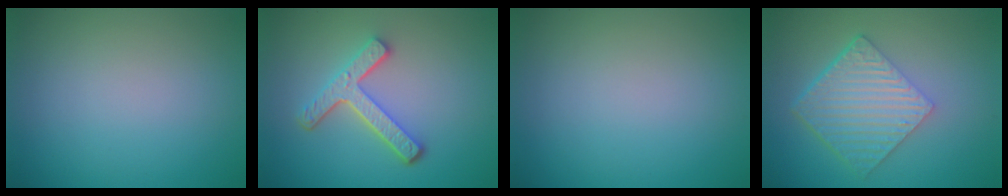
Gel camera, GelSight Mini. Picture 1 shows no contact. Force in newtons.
{"total": 4.3, "press": 3.3, "slide": 2.8}
{"total": 0.0}
{"total": 6.0, "press": 4.1, "slide": 4.4}